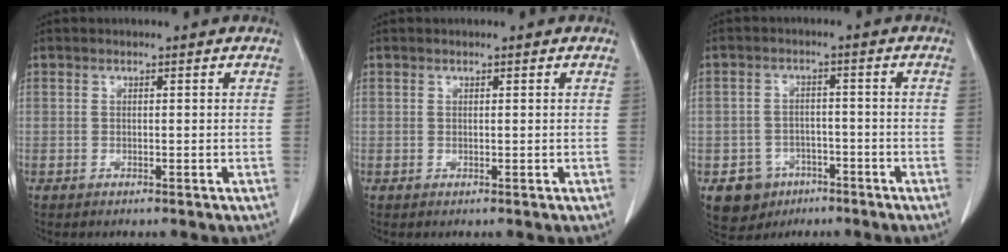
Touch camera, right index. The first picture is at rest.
{"total": 0.0}
{"total": 6.1, "force": [-3.3, 5.0, 1.1], "torque": [-0.017, 0.010, -0.045]}